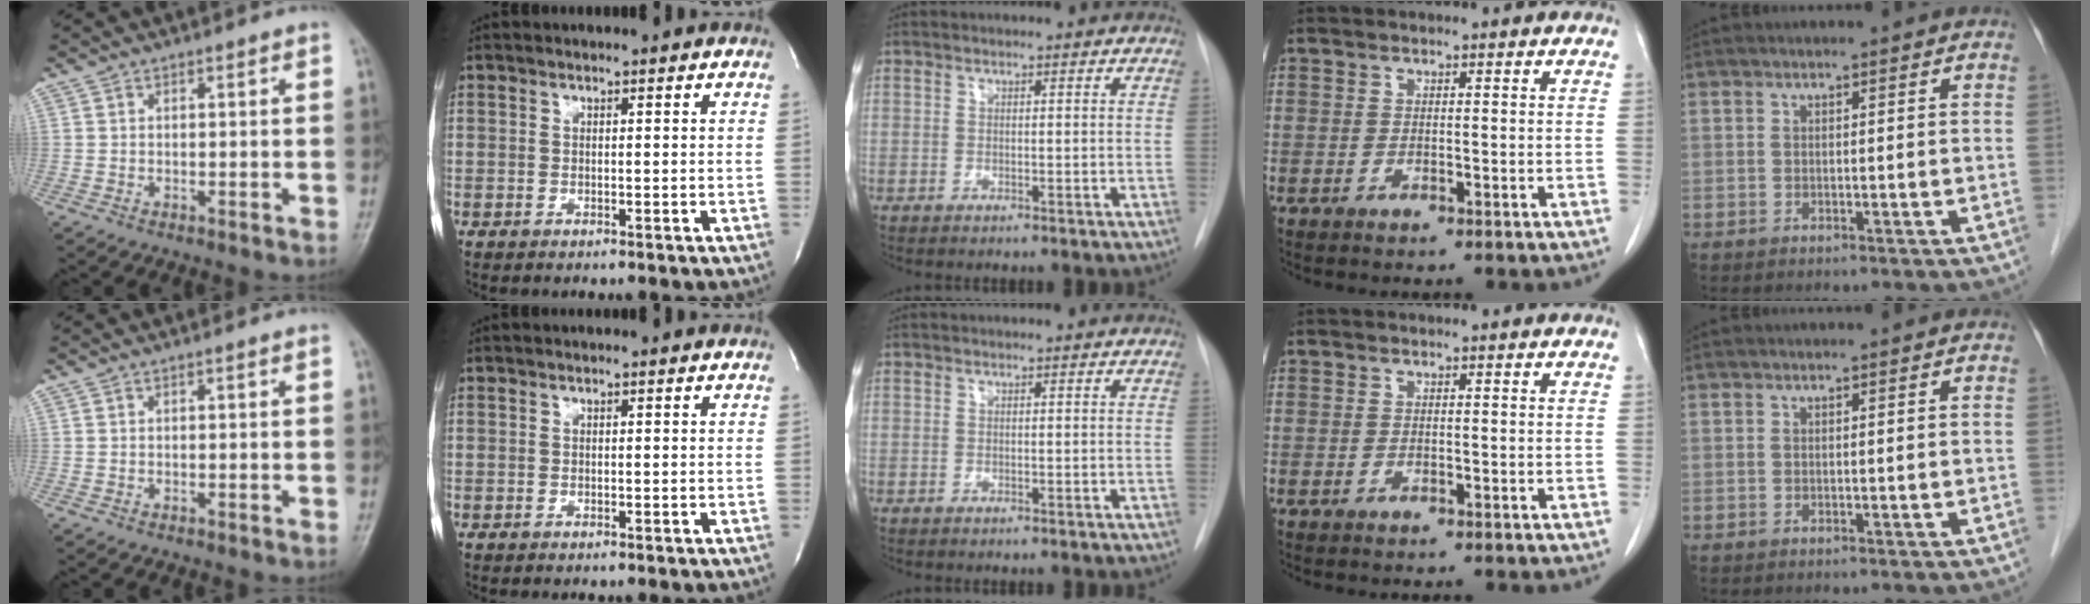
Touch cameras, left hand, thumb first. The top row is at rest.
{}